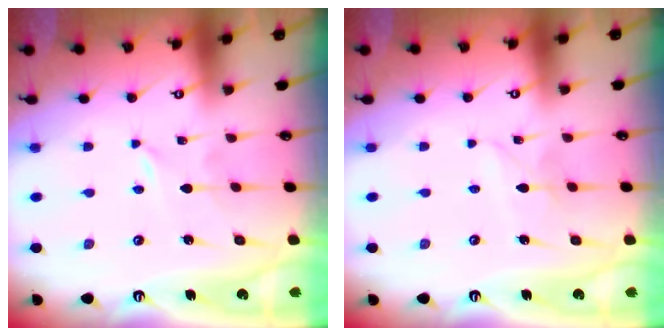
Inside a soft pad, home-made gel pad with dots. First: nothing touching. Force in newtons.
{"total": 2.7, "press": 2.7, "slide": 0.2}